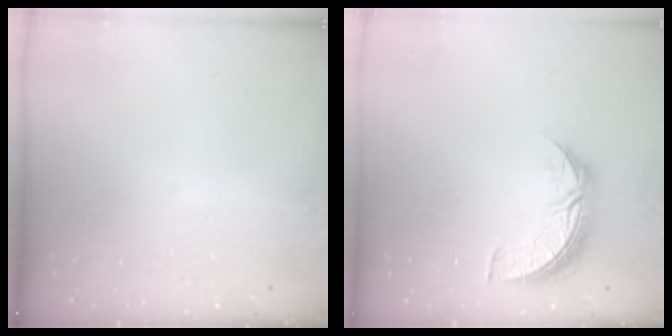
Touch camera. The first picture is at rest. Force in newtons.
{"total": 8.5, "press": 8.5, "slide": 0.5}